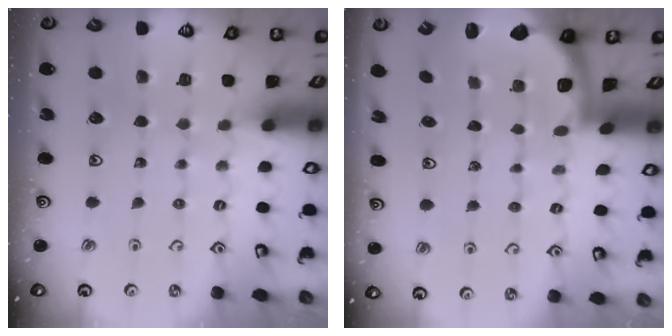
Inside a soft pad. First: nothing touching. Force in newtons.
{"total": 2.0, "press": 2.0, "slide": 0.5}